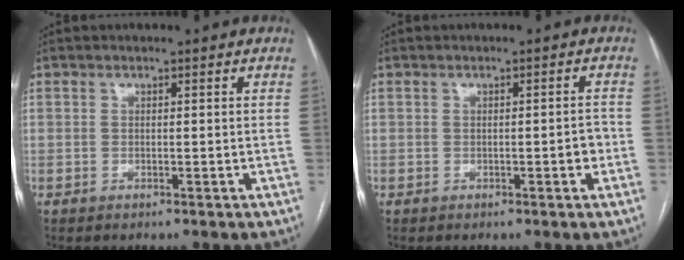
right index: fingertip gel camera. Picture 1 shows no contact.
{"total": 1.9, "force": [-0.6, 0.6, 1.8], "torque": [-0.020, 0.002, -0.007]}